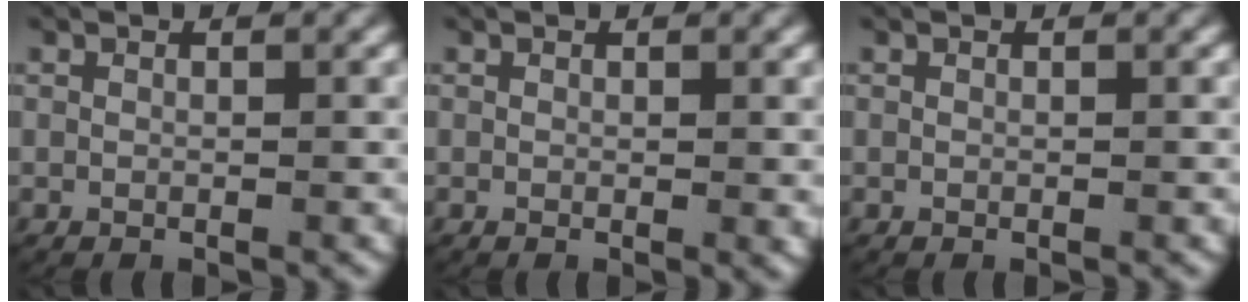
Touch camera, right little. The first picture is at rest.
{"total": 0.7, "force": [0.1, 0.2, 0.7], "torque": [-0.006, -0.004, 0.004]}
{"total": 0.0}